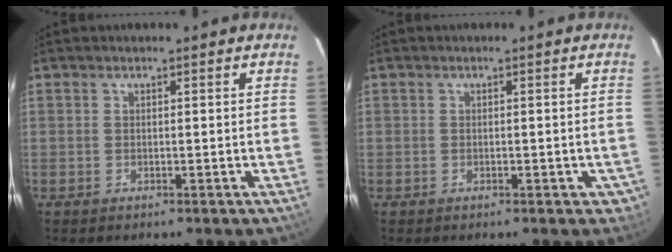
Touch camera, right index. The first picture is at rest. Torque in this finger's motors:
{"motor_torque": [-0.04, -0.03, 0.00, 0.00]}